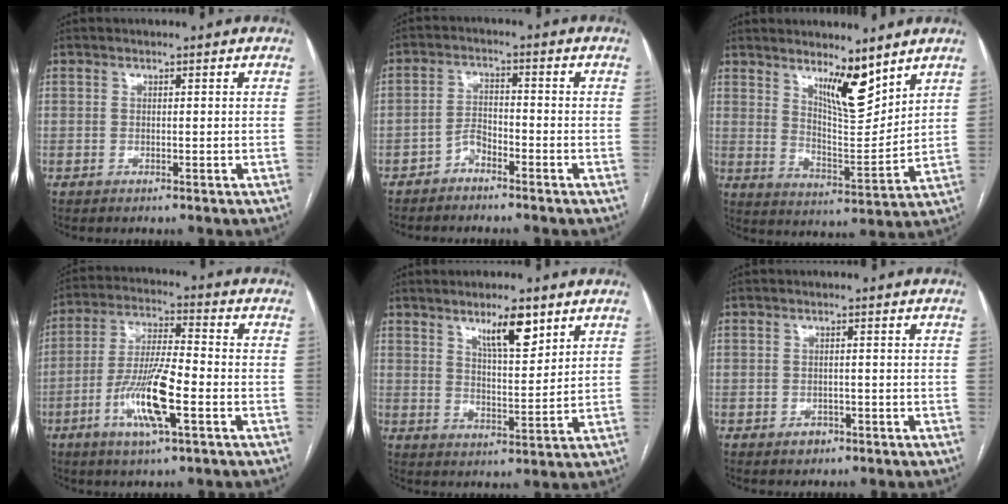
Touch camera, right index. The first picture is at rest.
{"total": 3.0, "force": [-2.4, 1.1, 1.3], "torque": [-0.023, 0.005, -0.045]}
{"total": 8.6, "force": [6.2, 1.8, 5.6], "torque": [-0.102, -0.018, 0.116]}
{"total": 11.8, "force": [-4.3, 1.8, 10.8], "torque": [-0.213, -0.005, -0.078]}
{"total": 7.2, "force": [4.6, 1.6, 5.3], "torque": [-0.091, -0.005, 0.080]}
{"total": 1.8, "force": [-1.1, 1.4, 0.6], "torque": [-0.007, 0.004, -0.010]}